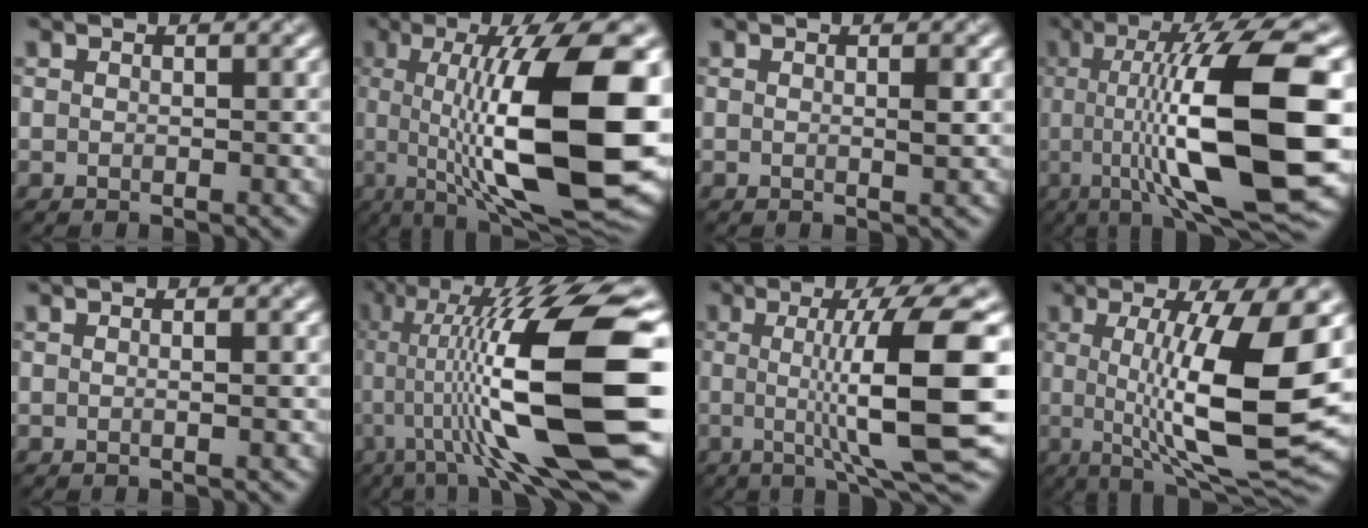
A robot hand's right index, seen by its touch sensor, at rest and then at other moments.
{"total": 16.3, "force": [0.0, 4.4, 15.7], "torque": [-0.217, 0.007, -0.005]}
{"total": 0.9, "force": [0.1, 0.0, 0.9], "torque": [-0.012, -0.001, 0.000]}
{"total": 15.1, "force": [-0.2, 3.6, 14.7], "torque": [-0.204, 0.007, -0.009]}
{"total": 1.1, "force": [0.2, 0.4, 1.0], "torque": [-0.009, 0.000, -0.004]}
{"total": 16.1, "force": [-0.5, 3.0, 15.9], "torque": [-0.257, 0.030, -0.007]}
{"total": 11.7, "force": [0.2, 2.1, 11.5], "torque": [-0.149, -0.004, 0.004]}
{"total": 13.1, "force": [0.3, 3.1, 12.7], "torque": [-0.178, -0.005, 0.006]}